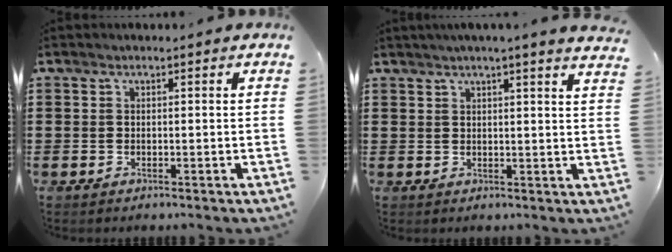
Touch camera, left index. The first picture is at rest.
{"total": 2.9, "force": [2.5, -0.7, 1.3], "torque": [-0.030, -0.007, 0.044]}